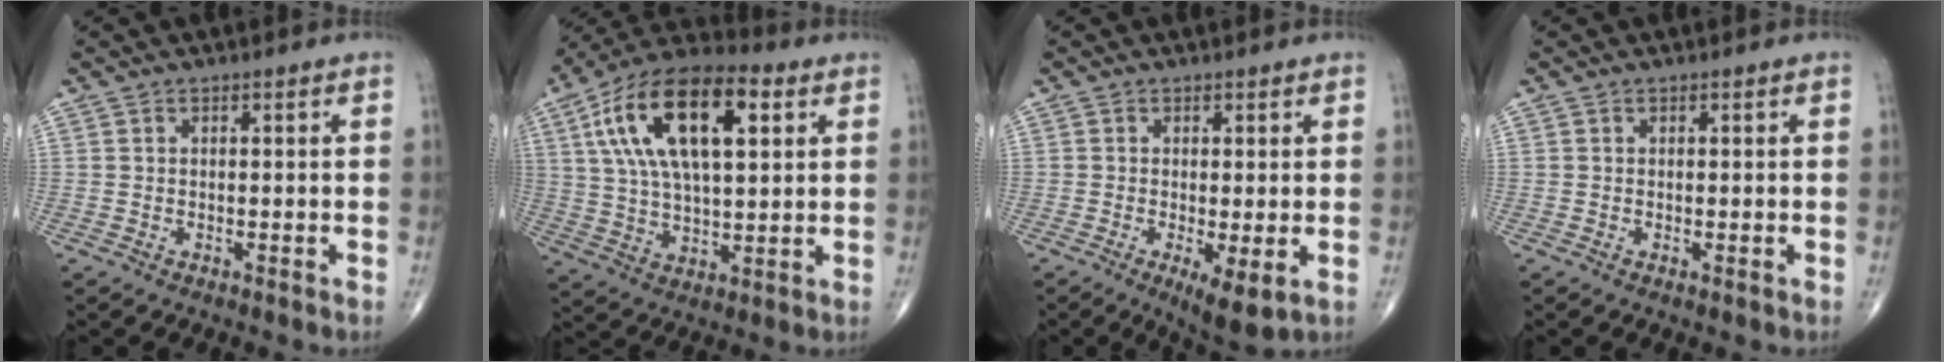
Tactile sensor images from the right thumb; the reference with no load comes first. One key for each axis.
{"total": 21.6, "fx": 6.9, "fy": 10.0, "fz": 17.9, "tx": -0.318, "ty": 0.008, "tz": 0.112}
{"total": 5.9, "fx": -1.5, "fy": 1.8, "fz": 5.5, "tx": -0.091, "ty": -0.020, "tz": -0.022}
{"total": 0.0}